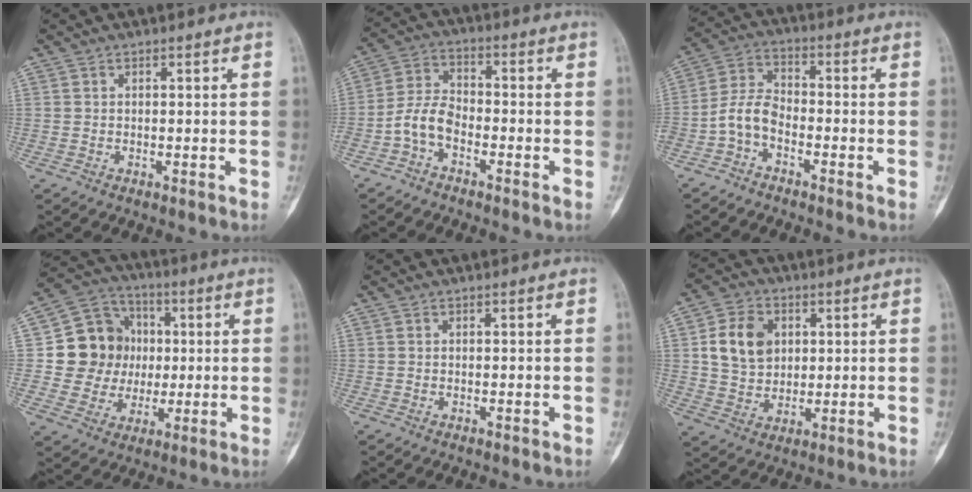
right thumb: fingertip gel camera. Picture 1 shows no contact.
{"total": 6.2, "force": [-3.0, 3.6, 4.1], "torque": [-0.081, 0.036, -0.070]}
{"total": 6.1, "force": [-3.0, 3.5, 4.0], "torque": [-0.080, 0.039, -0.073]}
{"total": 14.0, "force": [1.0, 12.9, 5.4], "torque": [-0.046, 0.017, 0.023]}
{"total": 0.0}
{"total": 10.3, "force": [2.5, 8.0, 6.0], "torque": [-0.082, -0.004, 0.048]}